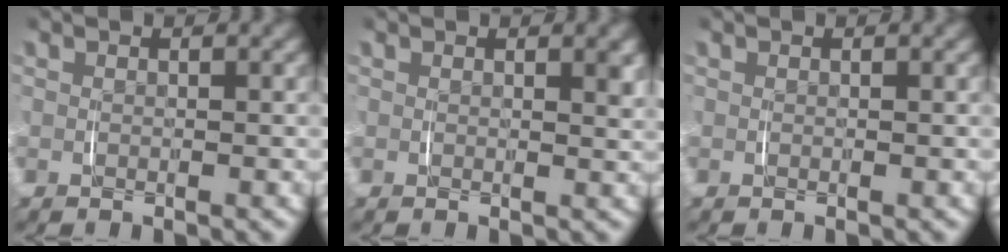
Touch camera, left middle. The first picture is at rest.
{"total": 0.9, "force": [0.5, 0.0, 0.7], "torque": [-0.004, -0.004, 0.008]}
{"total": 0.0}